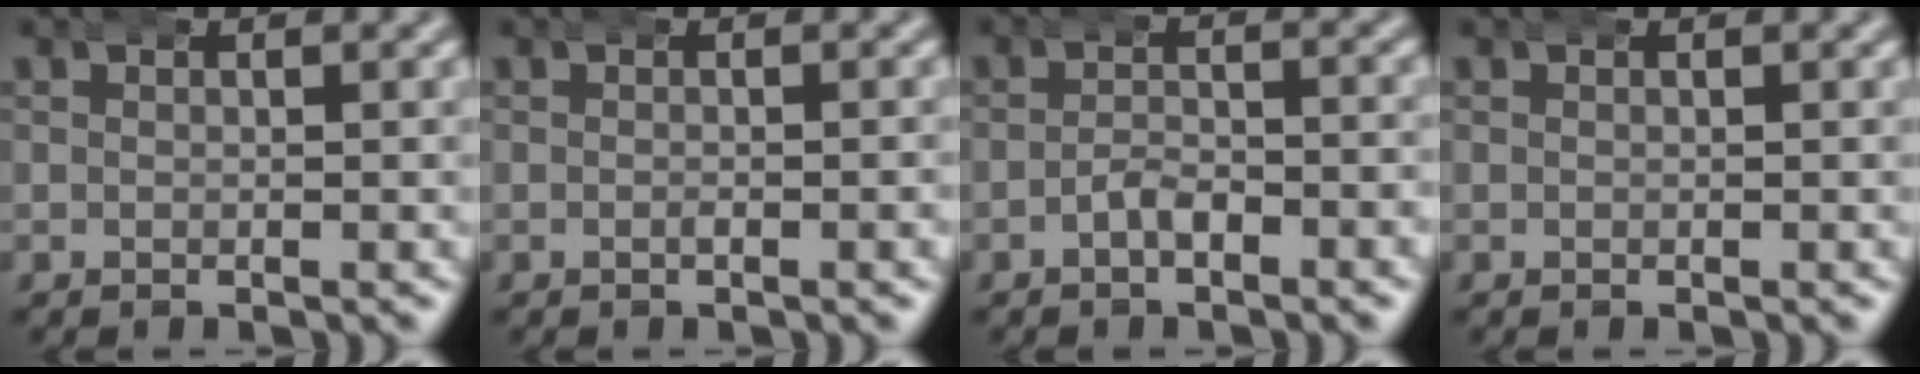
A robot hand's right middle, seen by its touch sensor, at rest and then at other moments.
{"total": 0.6, "force": [-0.3, 0.1, 0.5], "torque": [-0.007, 0.002, -0.008]}
{"total": 2.2, "force": [-1.9, 0.5, 1.0], "torque": [-0.014, 0.000, -0.033]}
{"total": 0.0}